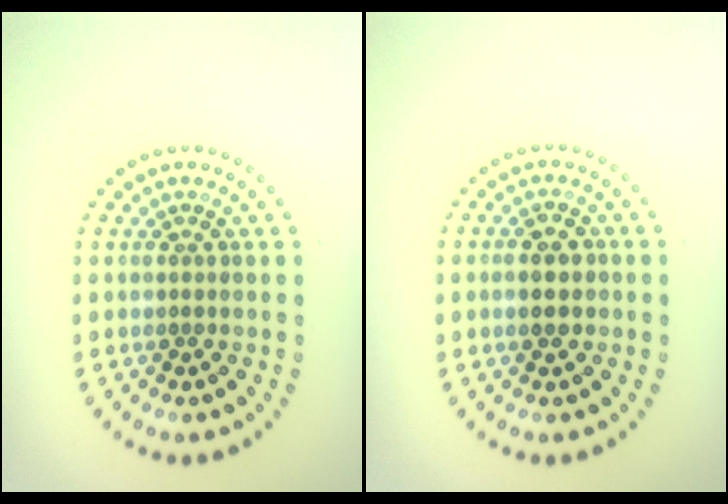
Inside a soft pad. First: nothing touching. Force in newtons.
{"total": 2.4, "press": 2.4, "slide": 0.0}